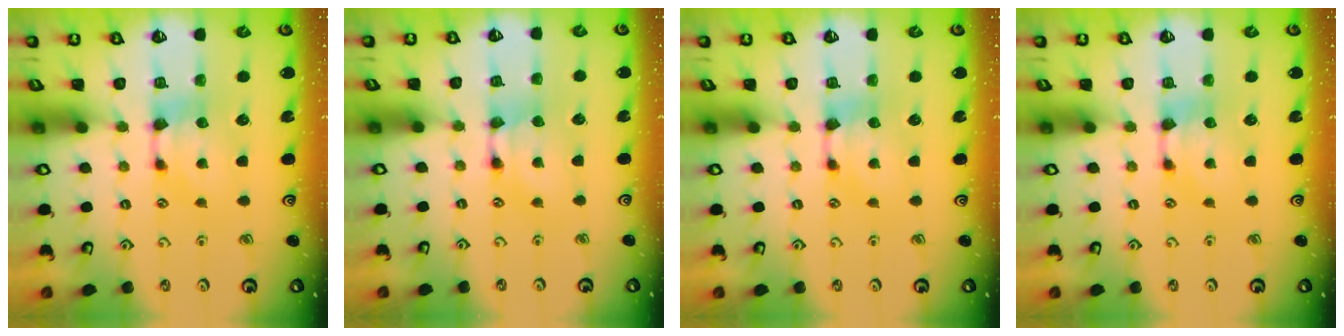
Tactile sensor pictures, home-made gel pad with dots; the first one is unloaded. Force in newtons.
{"total": 1.7, "press": 1.7, "slide": 0.2}
{"total": 0.0}
{"total": 0.0}